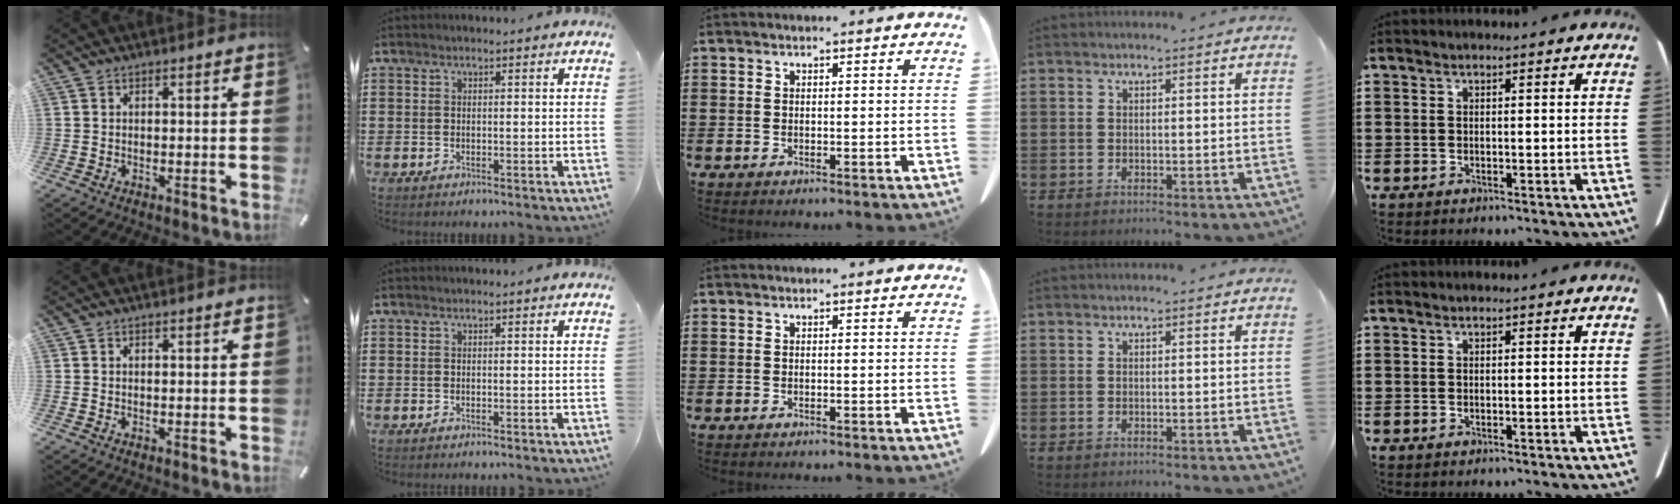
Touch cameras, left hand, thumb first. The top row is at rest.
{}